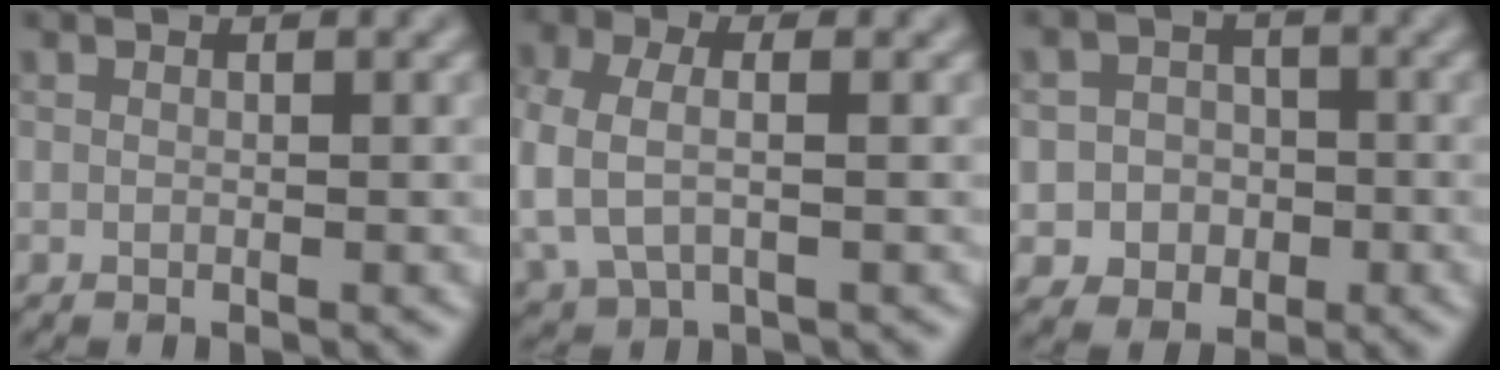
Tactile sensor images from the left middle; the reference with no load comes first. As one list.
[{"total": 4.4, "force": [-0.4, 2.9, 3.3], "torque": [-0.094, -0.004, -0.006]}, {"total": 4.0, "force": [-1.0, 3.8, 1.0], "torque": [0.007, 0.009, -0.036]}]